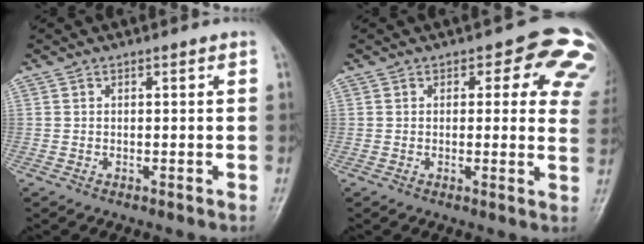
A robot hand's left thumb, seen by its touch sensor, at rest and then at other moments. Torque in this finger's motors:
{"motor_torque": [0.58, 0.59, 0.30, -0.28, 0.03]}